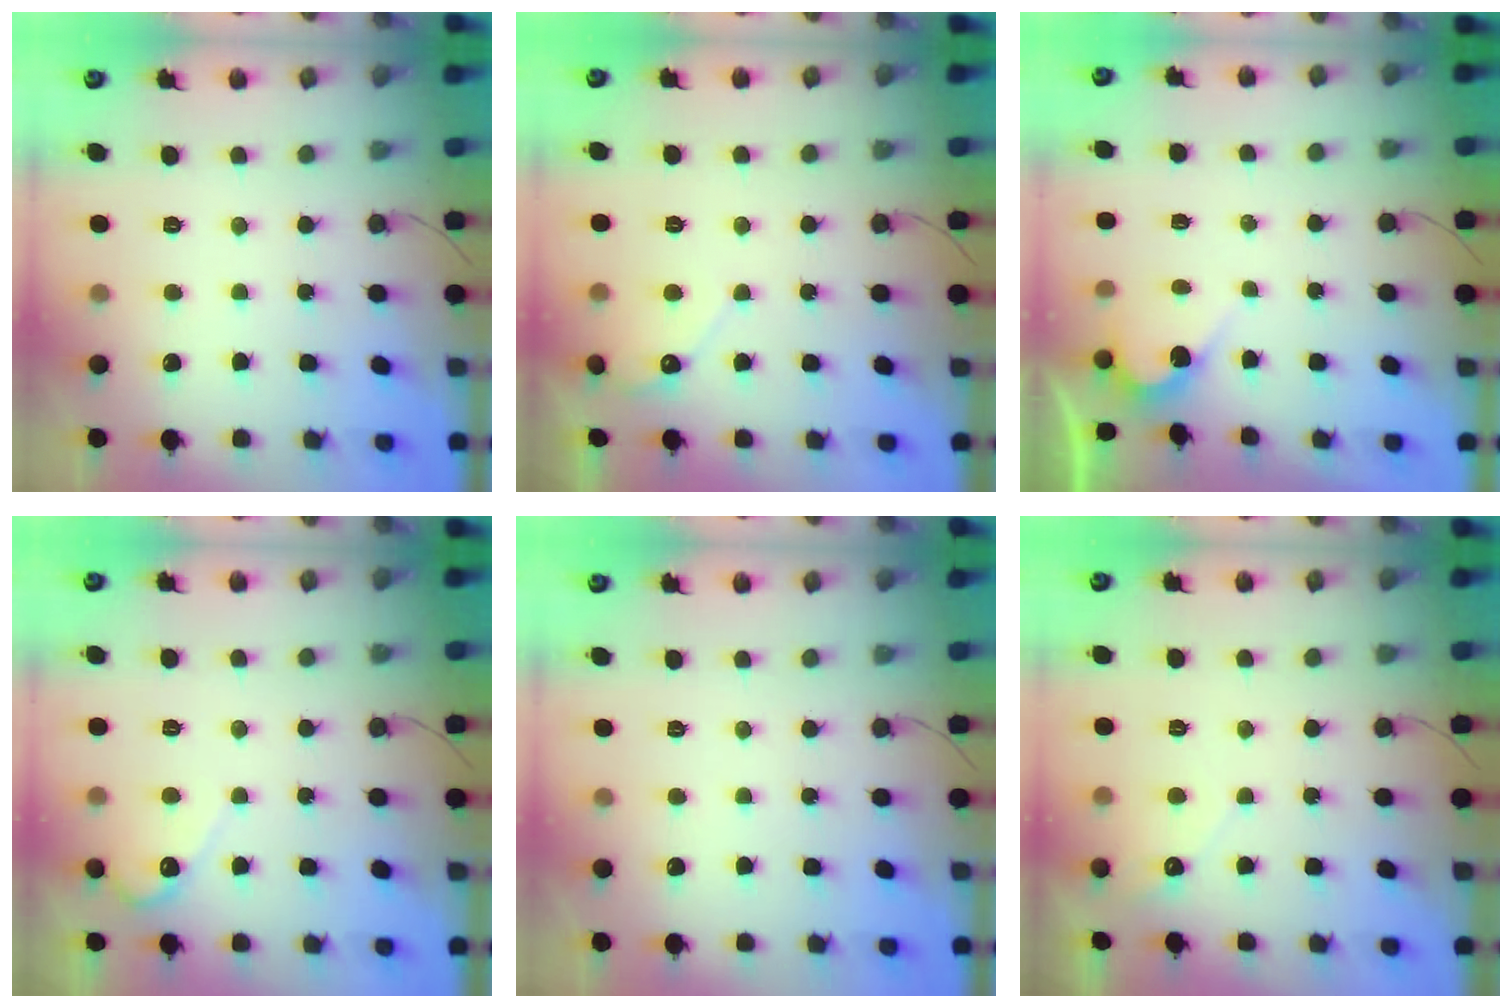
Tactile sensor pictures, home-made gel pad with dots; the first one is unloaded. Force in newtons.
{"total": 3.9, "press": 3.9, "slide": 0.2}
{"total": 2.8, "press": 2.8, "slide": 0.2}
{"total": 3.0, "press": 3.0, "slide": 0.2}
{"total": 0.0}
{"total": 3.0, "press": 3.0, "slide": 0.1}